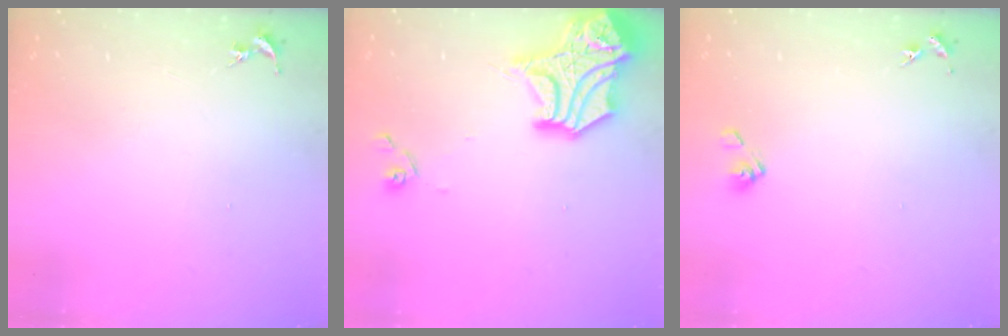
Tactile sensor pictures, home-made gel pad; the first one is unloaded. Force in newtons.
{"total": 16.7, "press": 16.6, "slide": 2.0}
{"total": 5.6, "press": 5.1, "slide": 2.3}